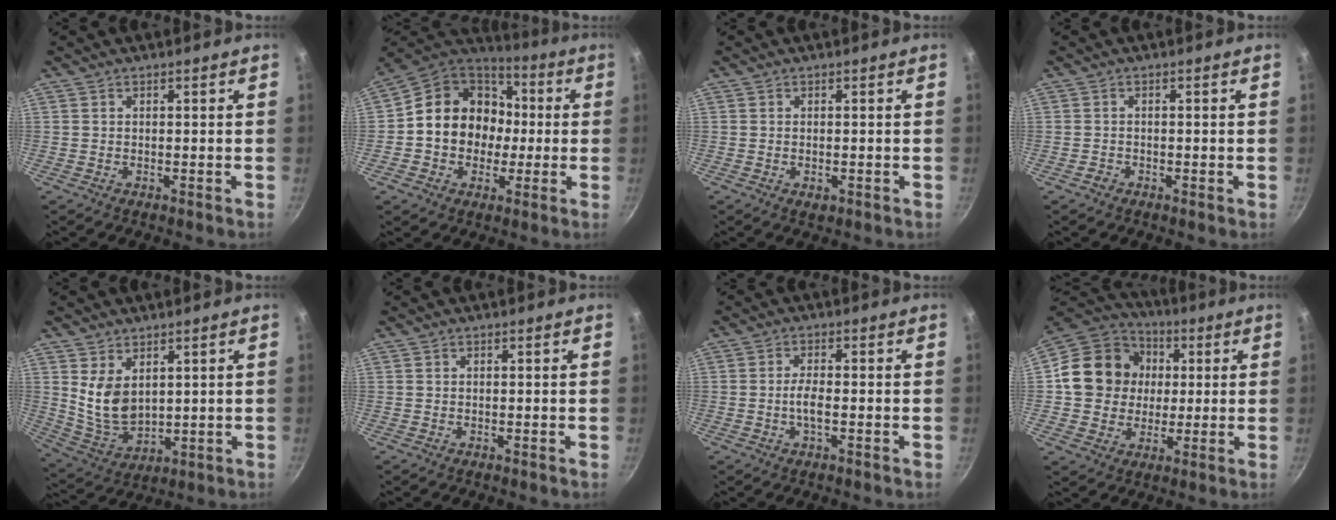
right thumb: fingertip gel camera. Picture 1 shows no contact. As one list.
[{"total": 17.1, "force": [0.1, 14.7, 8.8], "torque": [-0.110, 0.039, -0.008]}, {"total": 1.5, "force": [-0.4, 0.9, 1.0], "torque": [-0.018, -0.002, -0.004]}, {"total": 0.9, "force": [-0.6, 0.5, 0.3], "torque": [-0.010, 0.006, -0.013]}, {"total": 8.7, "force": [2.9, 5.5, 6.1], "torque": [-0.098, -0.035, 0.074]}, {"total": 0.0}, {"total": 7.2, "force": [-1.9, 2.2, 6.6], "torque": [-0.134, 0.016, -0.043]}, {"total": 16.2, "force": [1.8, 14.4, 7.2], "torque": [-0.100, 0.022, 0.021]}]